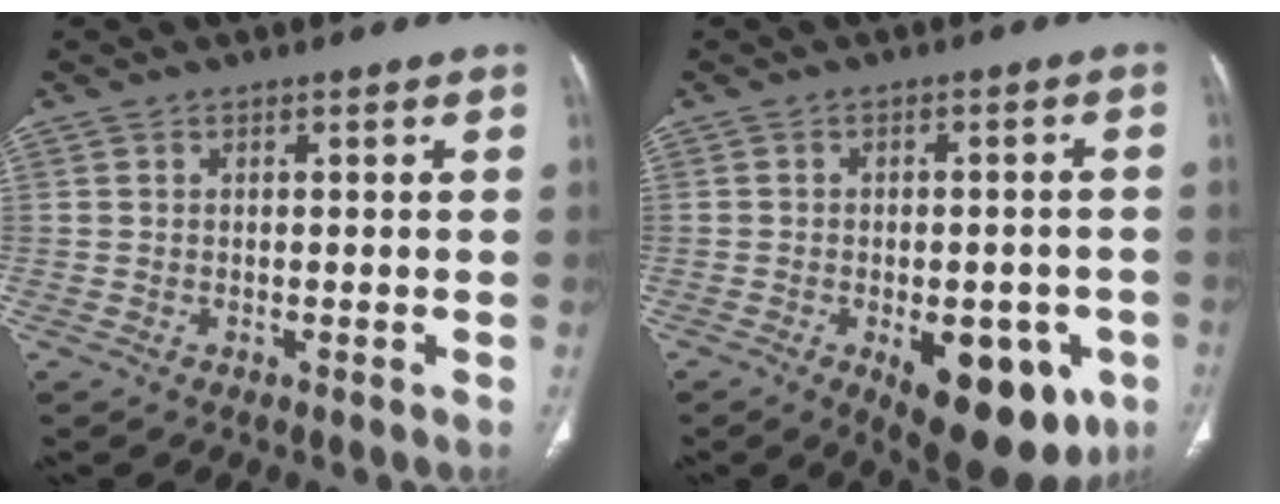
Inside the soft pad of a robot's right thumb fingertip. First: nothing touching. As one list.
[{"total": 15.8, "force": [-6.5, 7.8, 12.1], "torque": [-0.117, 0.011, -0.069]}]